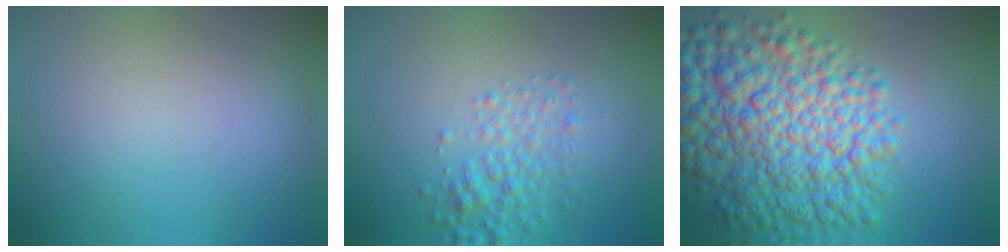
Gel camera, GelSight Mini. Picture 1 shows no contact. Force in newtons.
{"total": 2.9, "press": 2.9, "slide": 0.0}
{"total": 11.2, "press": 11.2, "slide": 0.3}